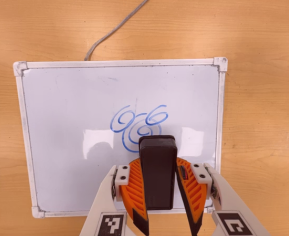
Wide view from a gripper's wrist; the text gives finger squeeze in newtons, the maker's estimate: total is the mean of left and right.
{"total": 8.2, "left": 6.7, "right": 9.8}